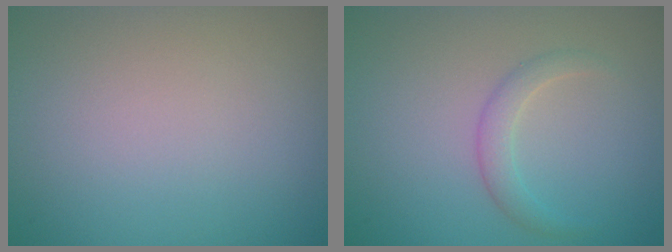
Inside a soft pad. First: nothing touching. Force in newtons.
{"total": 1.7, "press": 1.7, "slide": 0.1}